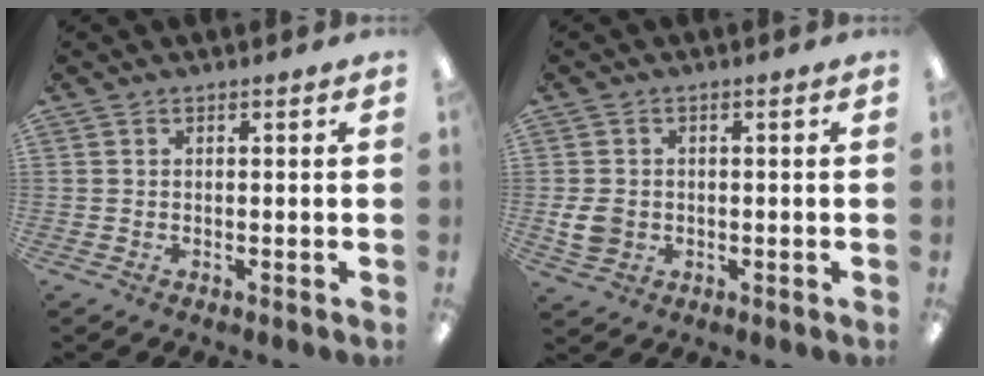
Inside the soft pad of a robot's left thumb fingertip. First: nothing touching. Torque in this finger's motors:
{"motor_torque": [-0.53, 0.75, 0.62, -0.20, 0.04]}